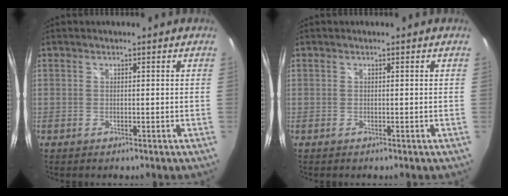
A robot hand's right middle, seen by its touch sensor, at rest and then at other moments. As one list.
[{"total": 0.0}]